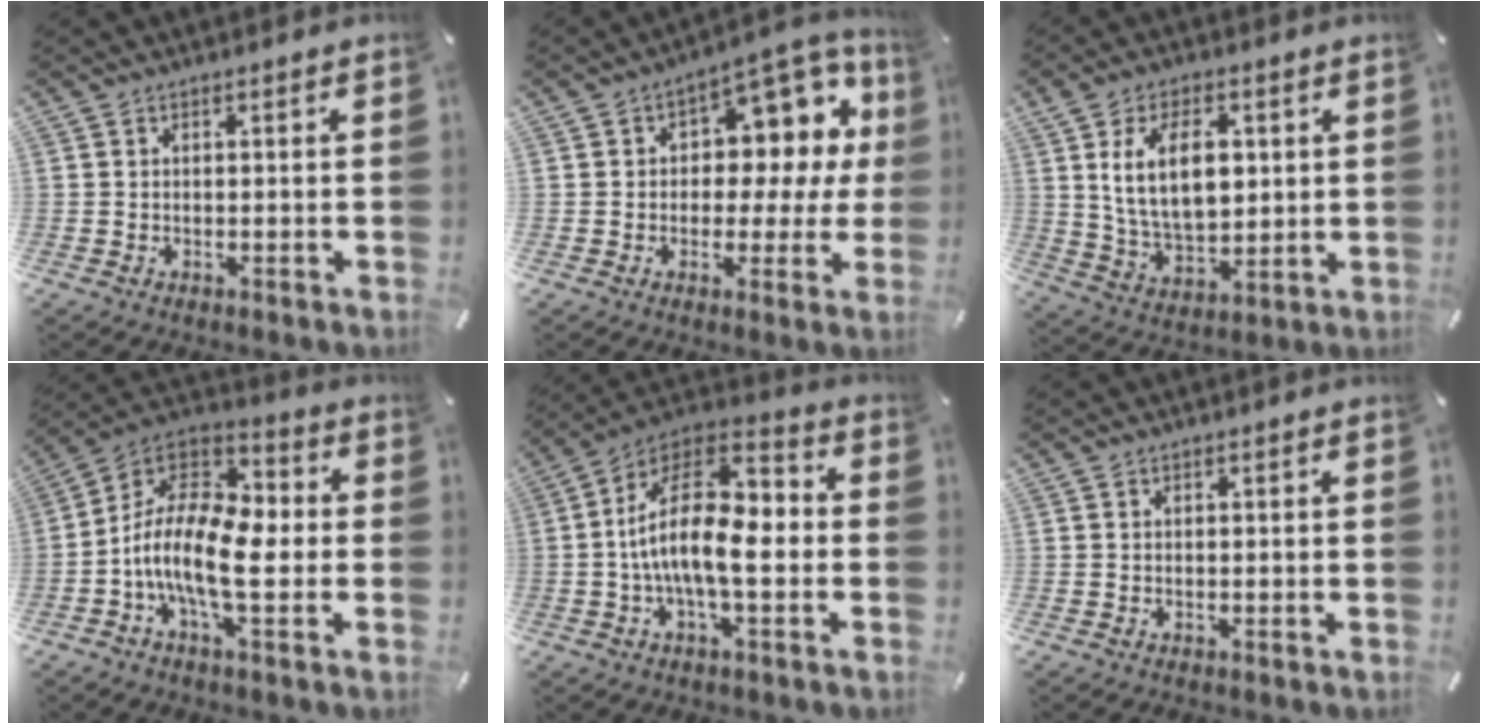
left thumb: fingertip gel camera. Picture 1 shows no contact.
{"total": 11.5, "force": [3.9, 7.4, 7.9], "torque": [-0.097, -0.037, 0.068]}
{"total": 13.3, "force": [3.4, 8.1, 10.0], "torque": [-0.193, 0.003, 0.060]}
{"total": 14.5, "force": [-5.1, 6.3, 12.0], "torque": [-0.262, -0.004, -0.098]}
{"total": 15.8, "force": [-2.5, 7.4, 13.8], "torque": [-0.269, 0.005, -0.047]}
{"total": 0.0}